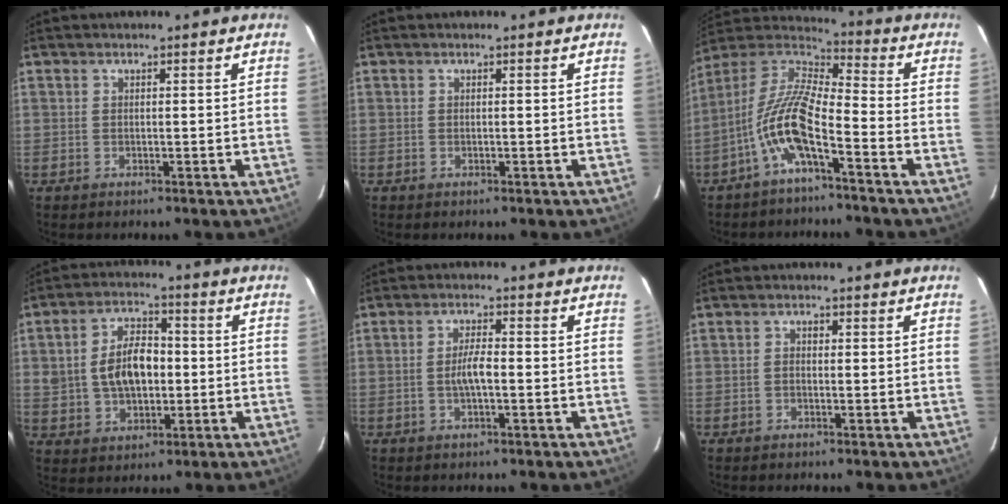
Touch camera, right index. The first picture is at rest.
{"total": 0.0}
{"total": 11.7, "force": [-5.4, 2.8, 10.0], "torque": [-0.208, 0.007, -0.107]}
{"total": 10.6, "force": [0.0, 6.7, 8.2], "torque": [-0.159, 0.016, 0.010]}
{"total": 3.6, "force": [-0.8, 0.8, 3.4], "torque": [-0.065, 0.003, -0.014]}
{"total": 1.0, "force": [-0.2, 0.8, 0.6], "torque": [-0.011, 0.006, -0.005]}